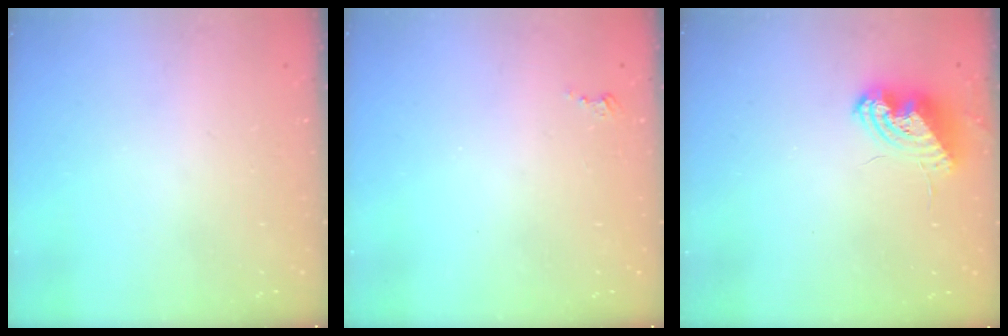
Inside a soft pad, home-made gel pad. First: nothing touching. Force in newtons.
{"total": 2.4, "press": 2.4, "slide": 0.4}
{"total": 8.6, "press": 8.6, "slide": 0.9}